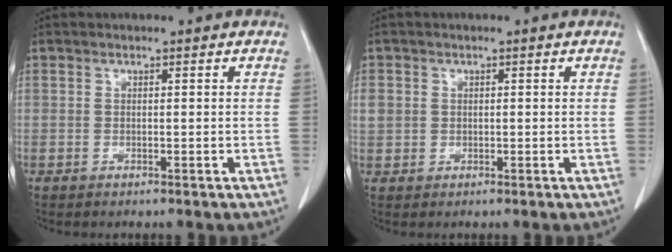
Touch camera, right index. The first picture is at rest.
{"total": 2.9, "force": [0.5, 2.6, 1.0], "torque": [-0.028, 0.013, 0.018]}